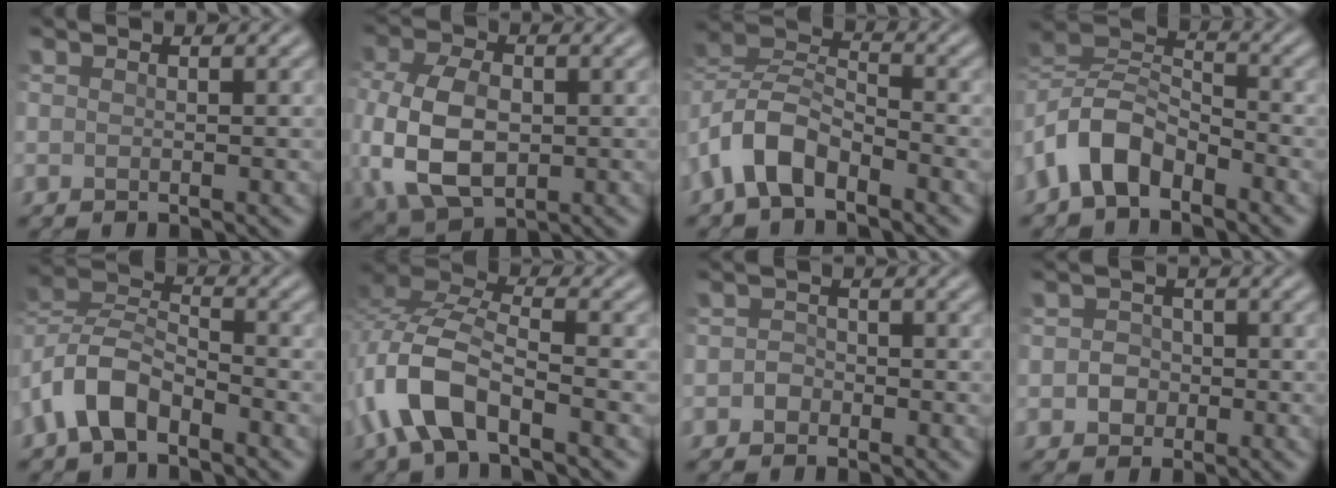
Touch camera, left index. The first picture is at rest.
{"total": 8.6, "force": [-0.6, 5.9, 6.2], "torque": [-0.157, -0.007, -0.009]}
{"total": 5.6, "force": [-3.4, 3.1, 3.3], "torque": [-0.062, 0.008, -0.078]}
{"total": 6.2, "force": [-3.5, 3.6, 3.6], "torque": [-0.070, 0.009, -0.082]}
{"total": 5.4, "force": [-3.3, 3.0, 3.1], "torque": [-0.060, 0.009, -0.076]}
{"total": 8.0, "force": [-3.6, 3.7, 6.1], "torque": [-0.137, 0.010, -0.083]}
{"total": 1.1, "force": [-0.5, 1.0, 0.1], "torque": [0.001, 0.007, -0.011]}
{"total": 1.9, "force": [-0.2, 1.8, 0.5], "torque": [0.013, 0.004, -0.012]}